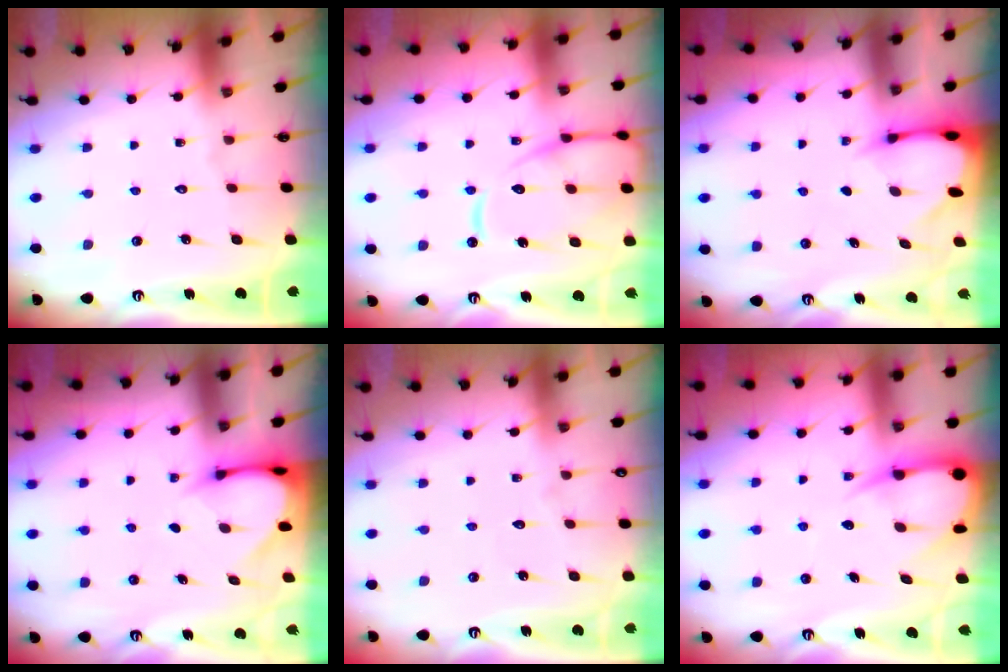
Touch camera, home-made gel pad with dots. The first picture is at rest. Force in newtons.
{"total": 13.6, "press": 13.5, "slide": 1.3}
{"total": 2.9, "press": 2.9, "slide": 0.4}
{"total": 3.5, "press": 3.5, "slide": 0.2}
{"total": 3.9, "press": 3.9, "slide": 0.5}
{"total": 8.1, "press": 8.0, "slide": 0.9}